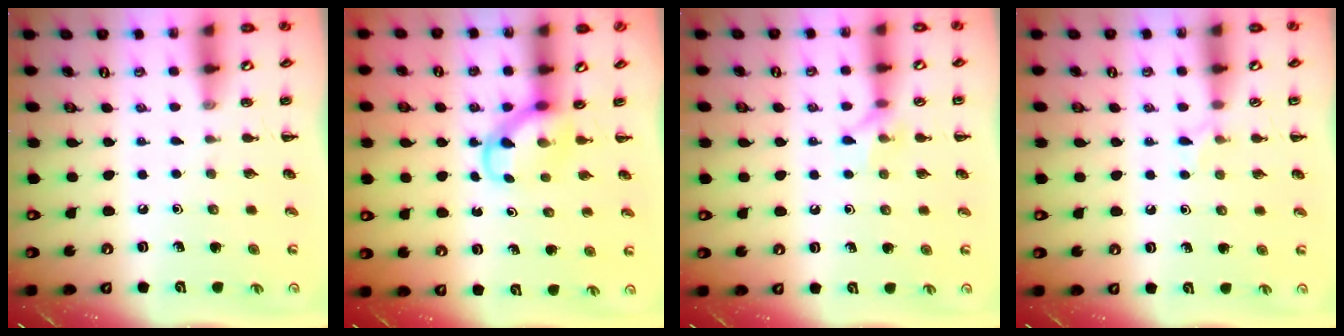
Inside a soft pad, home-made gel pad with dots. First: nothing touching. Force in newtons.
{"total": 3.8, "press": 3.6, "slide": 1.1}
{"total": 6.8, "press": 6.7, "slide": 1.0}
{"total": 5.3, "press": 5.0, "slide": 1.8}